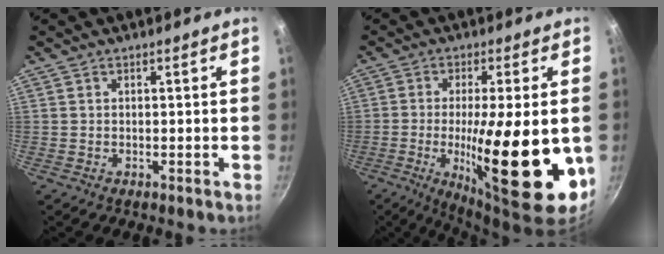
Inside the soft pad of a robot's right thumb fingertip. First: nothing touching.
{"total": 21.9, "force": [-4.0, 5.9, 20.8], "torque": [-0.310, -0.009, -0.054]}